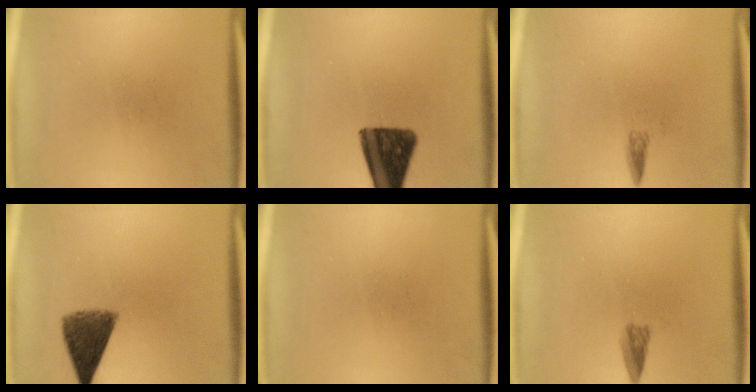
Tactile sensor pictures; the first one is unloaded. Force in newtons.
{"total": 13.0}
{"total": 1.2}
{"total": 7.8}
{"total": 0.0}
{"total": 2.0}